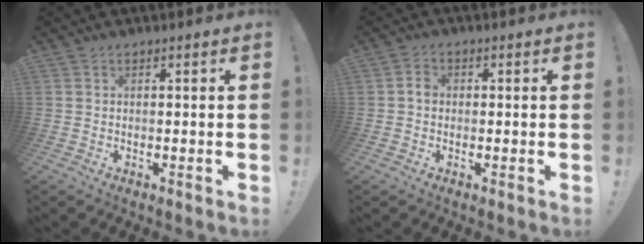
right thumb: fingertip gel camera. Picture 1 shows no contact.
{"total": 2.4, "force": [-0.4, 1.8, 1.5], "torque": [-0.023, 0.007, -0.009]}